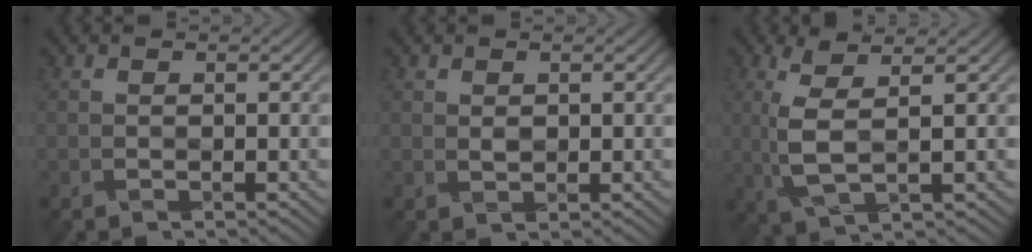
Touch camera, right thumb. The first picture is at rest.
{"total": 1.0, "force": [0.6, 0.7, 0.3], "torque": [-0.007, 0.000, 0.015]}
{"total": 4.9, "force": [1.1, 1.3, 4.6], "torque": [-0.110, 0.004, 0.028]}